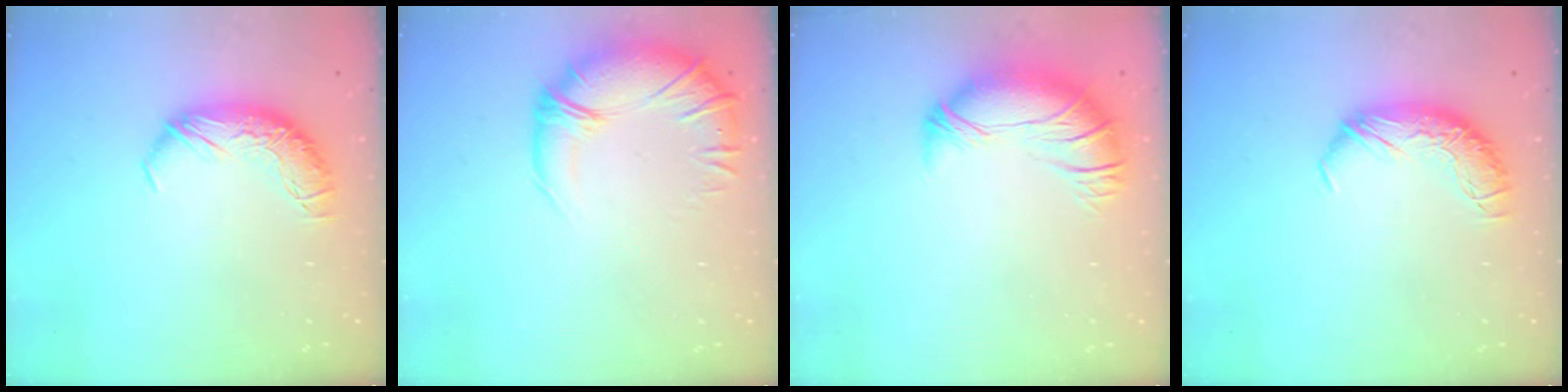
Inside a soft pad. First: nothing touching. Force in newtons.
{"total": 2.9, "press": 0.7, "slide": 2.8}
{"total": 2.7, "press": 0.9, "slide": 2.6}
{"total": 0.0}